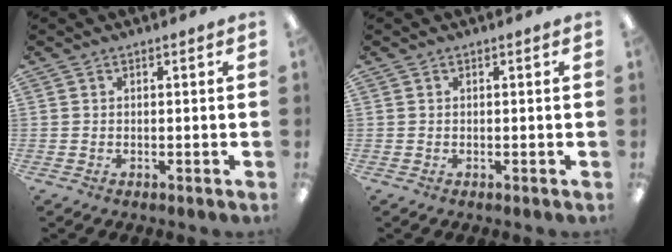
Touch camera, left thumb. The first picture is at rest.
{"total": 0.0}